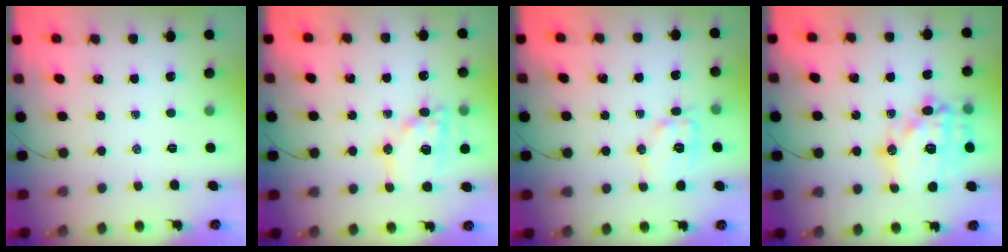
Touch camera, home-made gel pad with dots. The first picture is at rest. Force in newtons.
{"total": 13.4, "press": 13.2, "slide": 2.2}
{"total": 10.5, "press": 10.5, "slide": 0.3}
{"total": 19.7, "press": 19.6, "slide": 2.6}